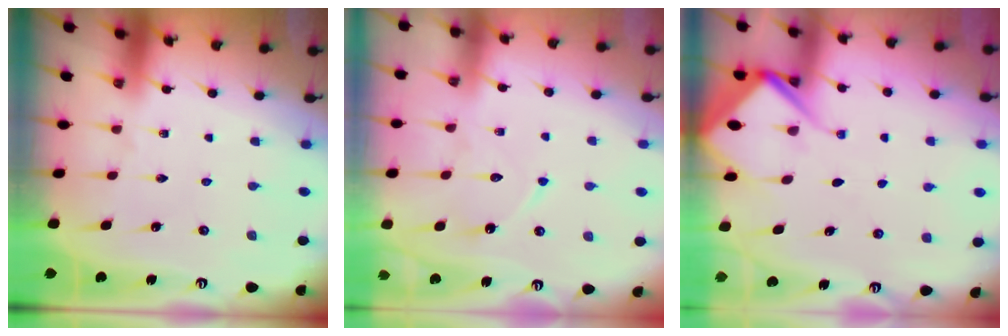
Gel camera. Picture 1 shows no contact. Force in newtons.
{"total": 8.7, "press": 8.7, "slide": 0.7}
{"total": 7.3, "press": 7.3, "slide": 0.7}